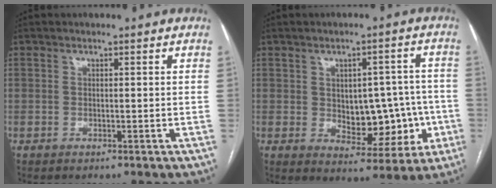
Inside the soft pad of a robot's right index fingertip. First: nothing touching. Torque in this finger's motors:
{"motor_torque": [0.12, 0.08, 0.05, 0.03]}